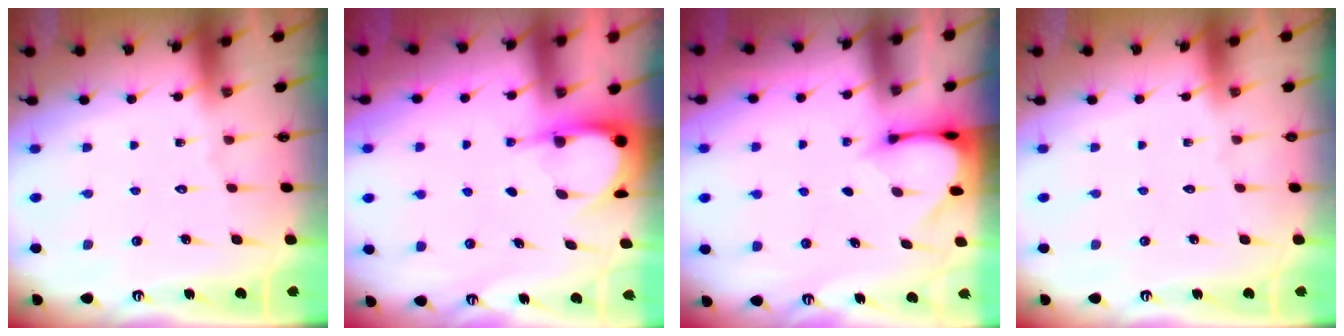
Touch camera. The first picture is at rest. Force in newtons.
{"total": 4.3, "press": 4.3, "slide": 0.7}
{"total": 3.4, "press": 3.4, "slide": 0.3}
{"total": 0.0}